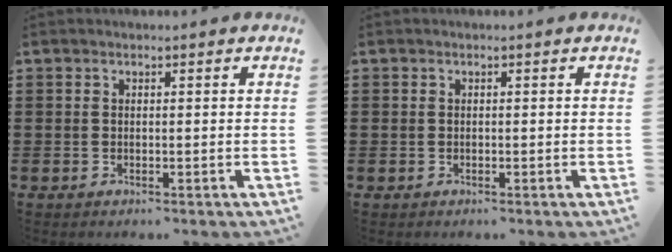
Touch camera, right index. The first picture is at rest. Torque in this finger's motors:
{"motor_torque": [1.03, 1.11, -0.14, -0.16]}